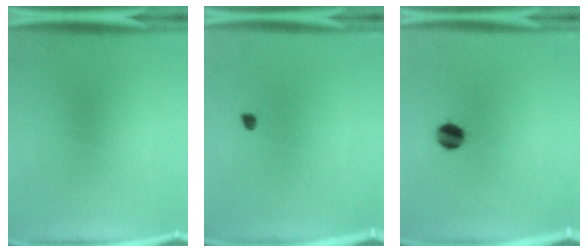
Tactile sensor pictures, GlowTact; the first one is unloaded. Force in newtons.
{"total": 1.0}
{"total": 5.3}